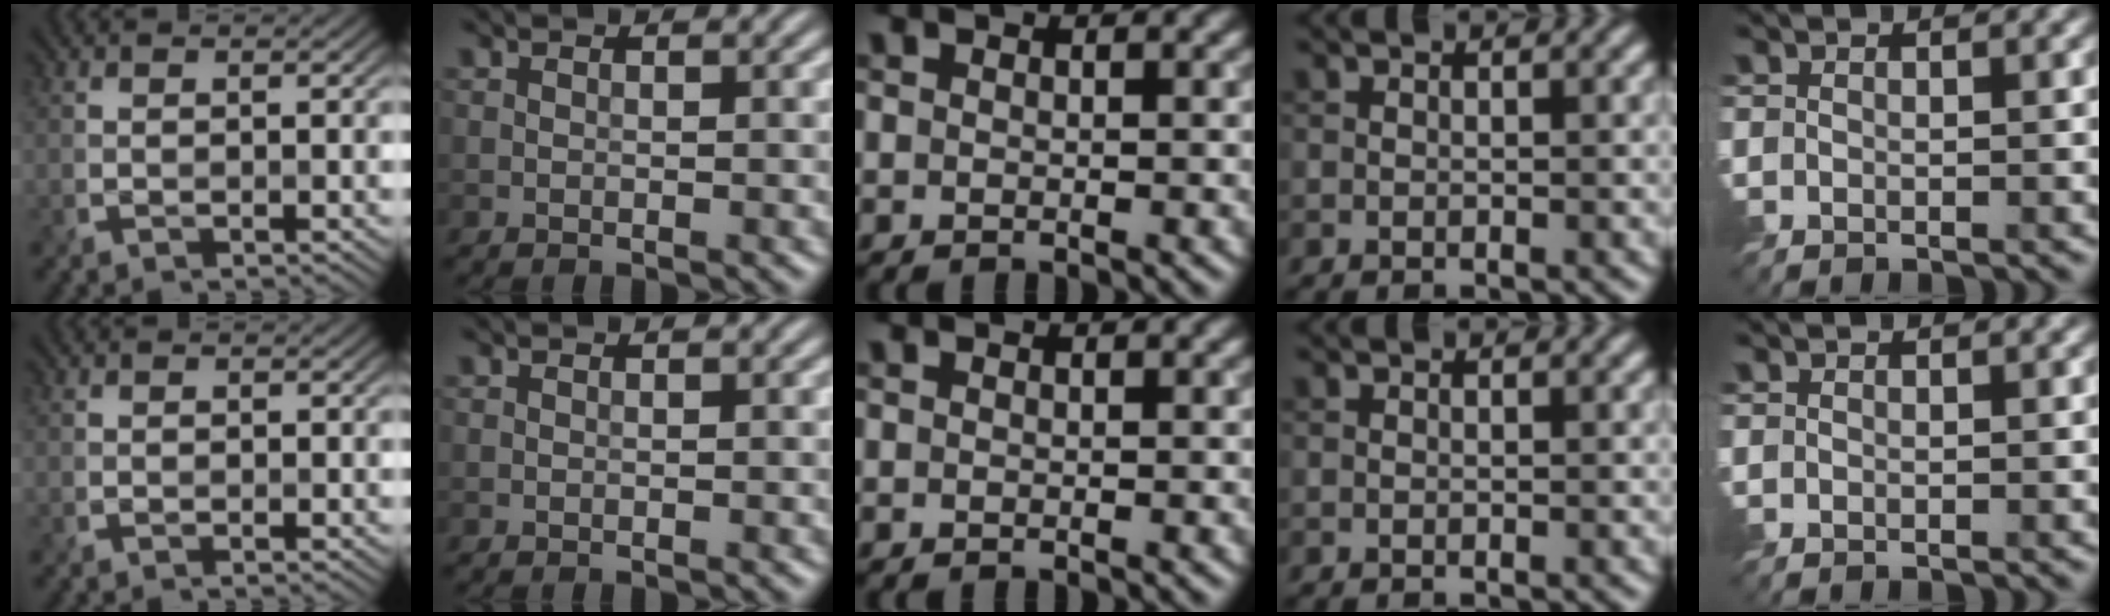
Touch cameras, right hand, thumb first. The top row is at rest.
{}